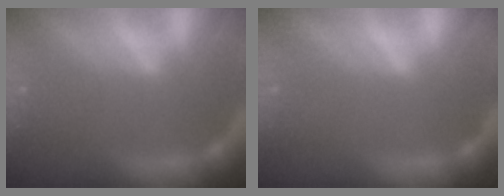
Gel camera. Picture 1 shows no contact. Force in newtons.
{"total": 0.0}